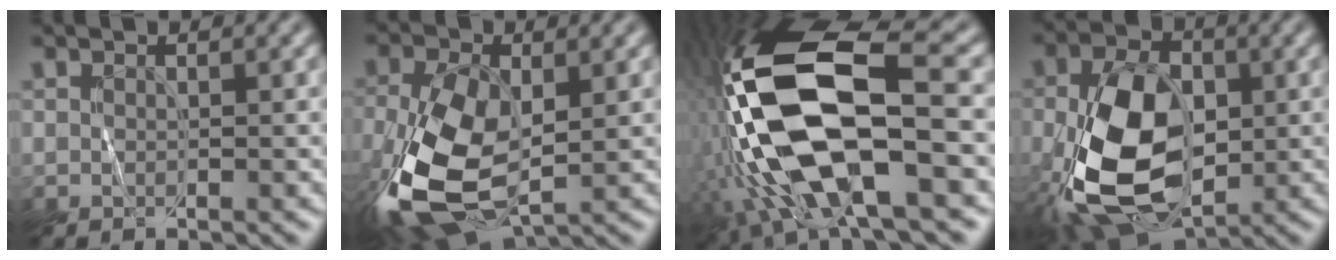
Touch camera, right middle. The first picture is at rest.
{"total": 11.9, "force": [-2.8, 6.3, 9.7], "torque": [-0.236, -0.019, -0.052]}
{"total": 16.7, "force": [-2.2, 6.7, 15.1], "torque": [-0.324, 0.009, -0.039]}
{"total": 13.2, "force": [-2.5, 8.0, 10.2], "torque": [-0.224, -0.013, -0.048]}